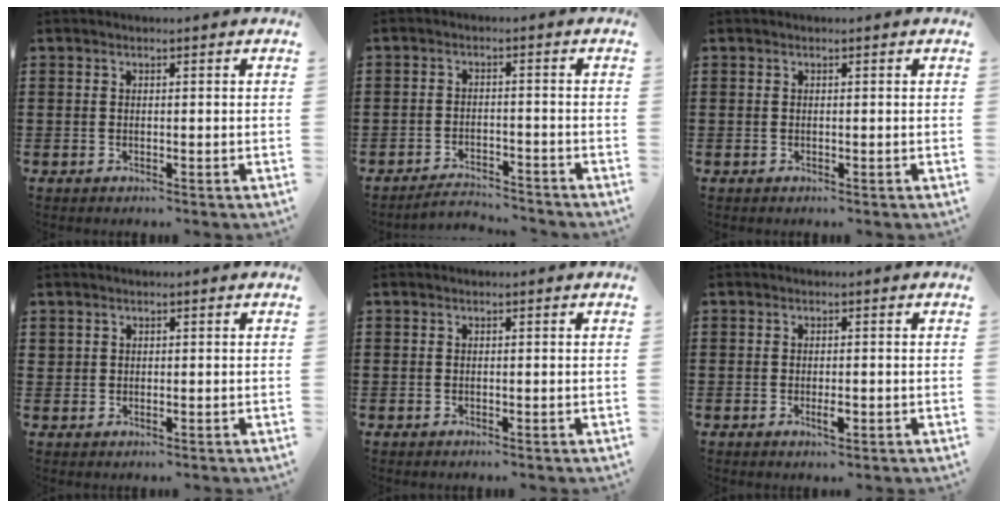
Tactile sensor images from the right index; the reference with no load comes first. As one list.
[{"total": 3.0, "force": [-3.0, 0.3, 0.1], "torque": [-0.009, 0.003, -0.063]}, {"total": 0.0}, {"total": 0.7, "force": [0.4, 0.6, 0.1], "torque": [-0.004, 0.002, 0.007]}, {"total": 0.0}, {"total": 2.0, "force": [-0.7, 0.6, 1.8], "torque": [-0.039, -0.004, -0.014]}]